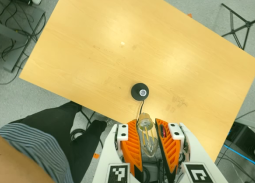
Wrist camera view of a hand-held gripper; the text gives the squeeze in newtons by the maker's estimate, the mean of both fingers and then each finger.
{"total": 20.2, "left": 21.3, "right": 19.0}